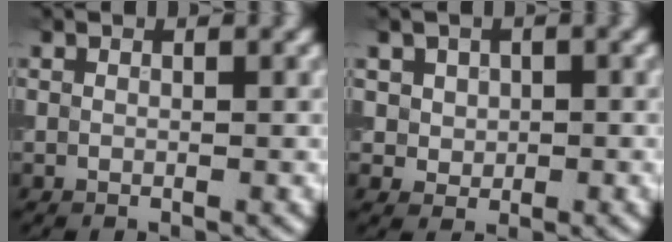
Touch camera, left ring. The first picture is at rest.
{"total": 3.1, "force": [1.1, 2.7, 1.2], "torque": [-0.025, 0.002, 0.024]}